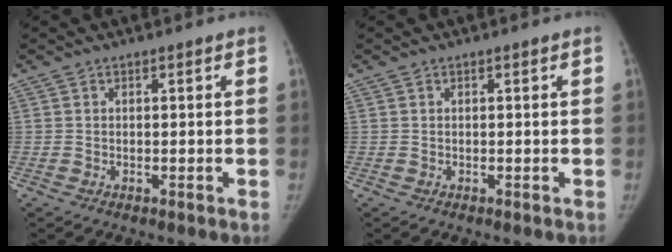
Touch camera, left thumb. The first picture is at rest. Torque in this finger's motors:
{"motor_torque": [0.08, 0.07, 0.15, -0.12, 0.03]}